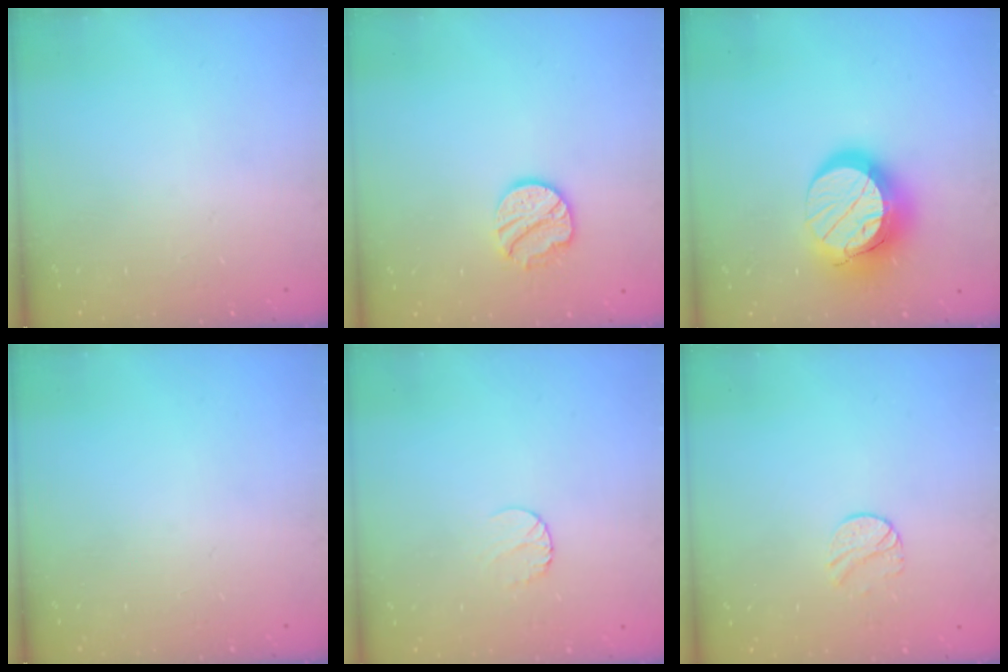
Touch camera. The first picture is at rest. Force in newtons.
{"total": 11.1, "press": 11.1, "slide": 0.9}
{"total": 17.0, "press": 17.0, "slide": 1.6}
{"total": 0.0}
{"total": 5.6, "press": 5.6, "slide": 0.6}
{"total": 6.9, "press": 6.9, "slide": 0.7}